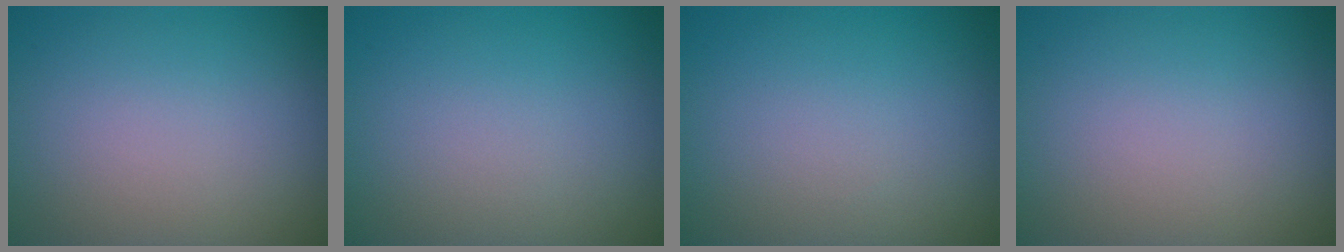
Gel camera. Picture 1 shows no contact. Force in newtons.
{"total": 0.0}
{"total": 0.0}
{"total": 0.0}